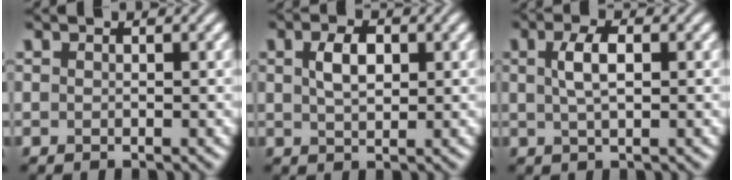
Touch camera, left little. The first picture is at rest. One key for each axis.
{"total": 3.1, "fx": 0.8, "fy": 1.7, "fz": 2.4, "tx": -0.051, "ty": 0.003, "tz": 0.016}
{"total": 2.9, "fx": 0.7, "fy": 1.1, "fz": 2.6, "tx": -0.055, "ty": 0.006, "tz": 0.011}